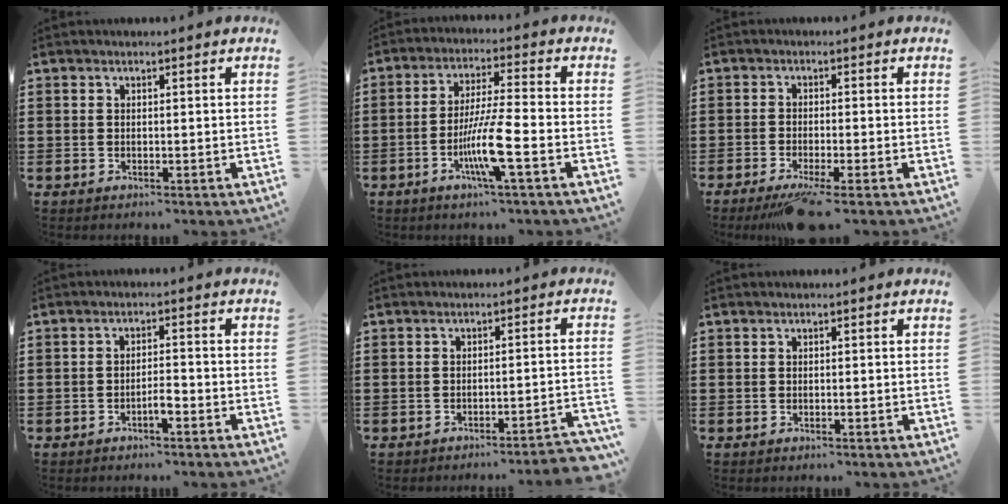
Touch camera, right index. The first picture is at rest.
{"total": 8.8, "force": [-3.4, 0.5, 8.1], "torque": [-0.157, -0.012, -0.065]}
{"total": 3.6, "force": [-2.6, -0.2, 2.5], "torque": [-0.049, -0.012, -0.045]}
{"total": 2.4, "force": [-1.4, 0.5, 1.9], "torque": [-0.034, 0.003, -0.026]}
{"total": 2.9, "force": [-2.7, -0.2, 0.8], "torque": [-0.017, -0.005, -0.058]}
{"total": 0.0}